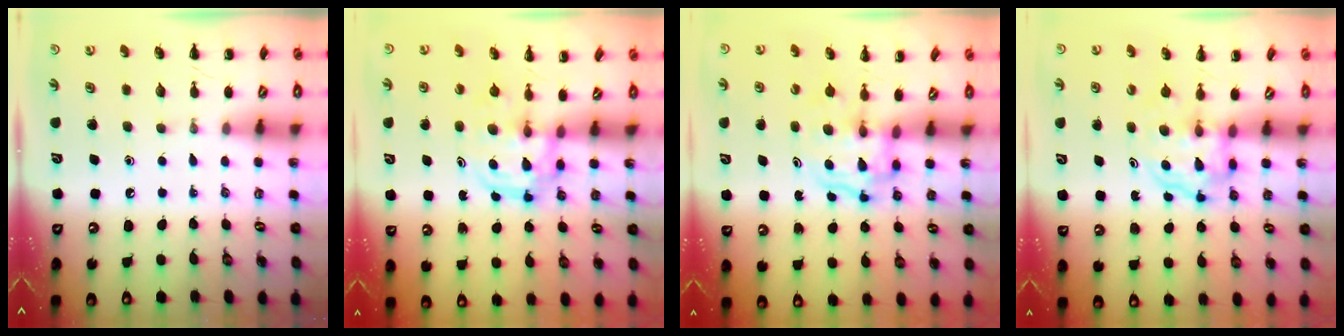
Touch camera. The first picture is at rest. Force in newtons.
{"total": 3.1, "press": 3.1, "slide": 0.4}
{"total": 3.4, "press": 3.4, "slide": 0.3}
{"total": 3.9, "press": 3.9, "slide": 0.2}